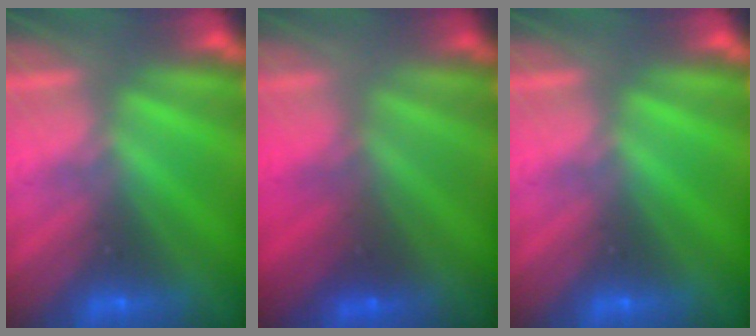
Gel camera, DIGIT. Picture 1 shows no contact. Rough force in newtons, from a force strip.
{"total": 1.6}
{"total": 0.0}